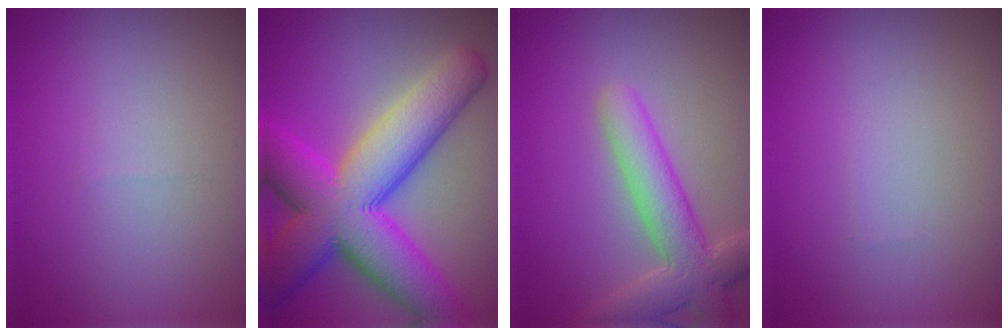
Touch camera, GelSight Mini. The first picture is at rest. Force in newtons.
{"total": 12.9, "press": 12.9, "slide": 0.4}
{"total": 5.4, "press": 5.4, "slide": 0.4}
{"total": 0.0}